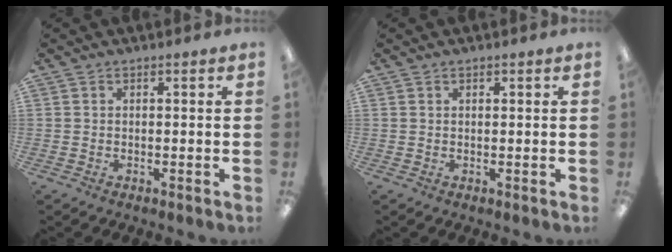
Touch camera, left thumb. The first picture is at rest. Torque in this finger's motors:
{"motor_torque": [0.08, -0.06, -0.04, -0.05, -0.03]}